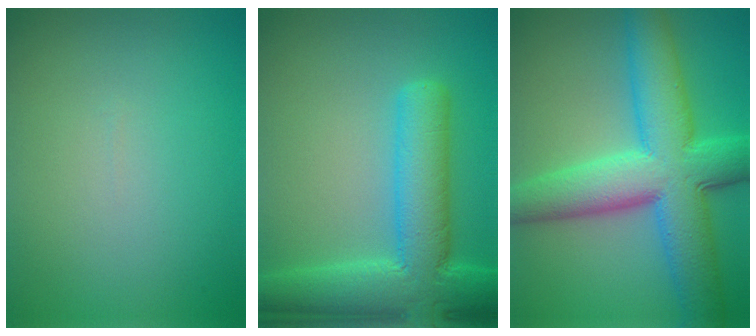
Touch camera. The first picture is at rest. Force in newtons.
{"total": 8.6, "press": 8.6, "slide": 0.5}
{"total": 11.1, "press": 11.1, "slide": 0.2}